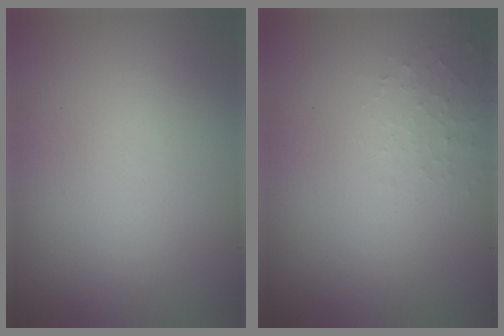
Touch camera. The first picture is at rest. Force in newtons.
{"total": 1.3, "press": 1.3, "slide": 0.2}